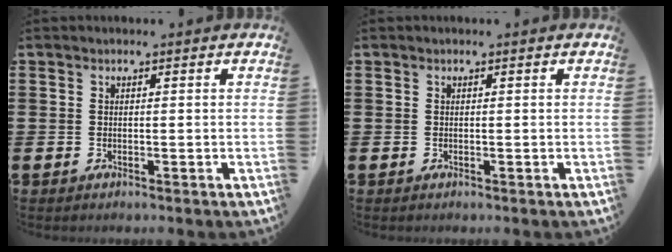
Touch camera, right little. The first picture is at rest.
{"total": 0.0}